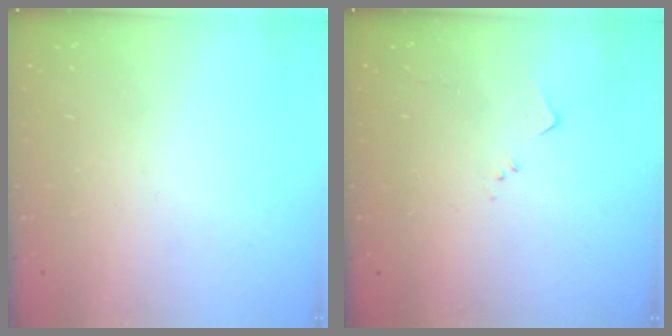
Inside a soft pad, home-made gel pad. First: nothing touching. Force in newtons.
{"total": 3.7, "press": 3.7, "slide": 0.5}